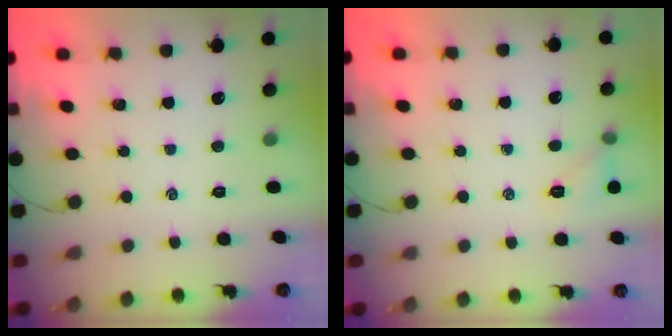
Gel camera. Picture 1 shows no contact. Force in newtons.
{"total": 6.0, "press": 5.8, "slide": 1.5}